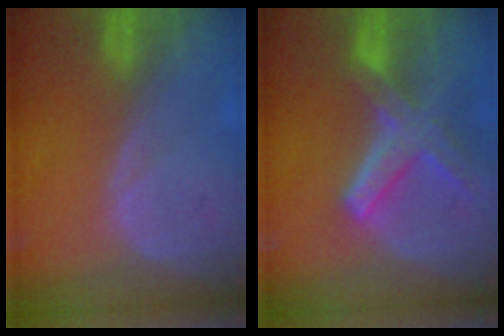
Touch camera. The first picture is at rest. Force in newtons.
{"total": 8.3, "press": 7.3, "slide": 4.0}